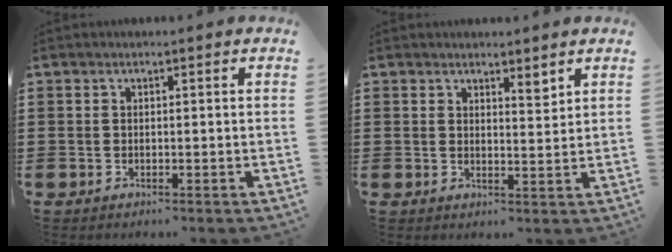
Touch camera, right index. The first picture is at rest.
{"total": 2.4, "force": [2.3, 0.5, 0.7], "torque": [-0.011, -0.001, 0.041]}